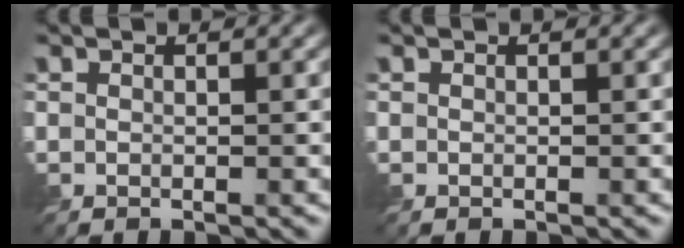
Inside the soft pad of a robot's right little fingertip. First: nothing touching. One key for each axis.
{"total": 0.0}